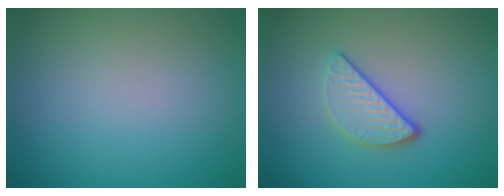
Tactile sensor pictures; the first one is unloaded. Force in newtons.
{"total": 3.0, "press": 2.5, "slide": 1.7}